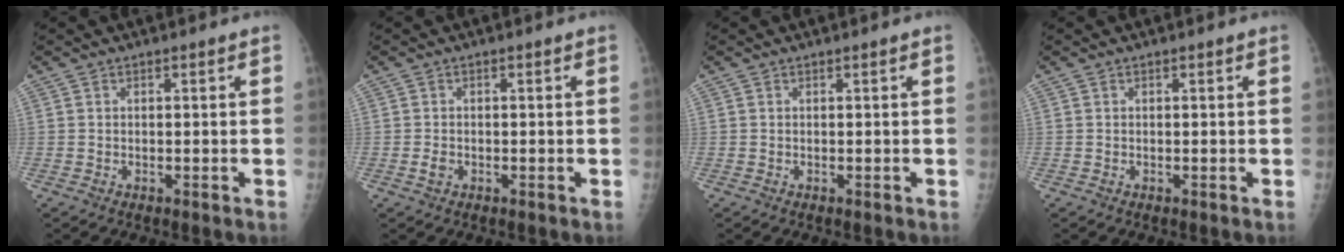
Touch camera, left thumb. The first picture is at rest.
{"total": 1.5, "force": [-0.8, 1.1, 0.6], "torque": [-0.008, 0.001, -0.015]}
{"total": 0.0}
{"total": 0.0}